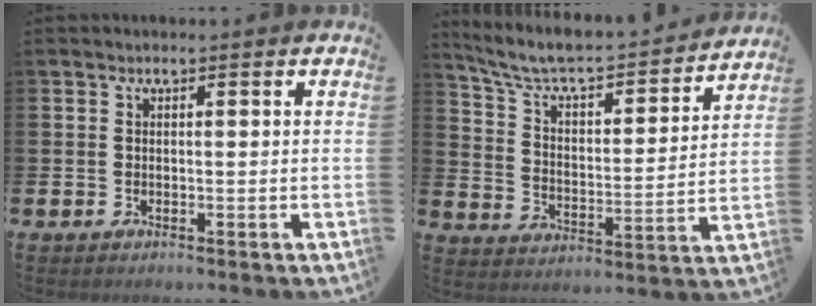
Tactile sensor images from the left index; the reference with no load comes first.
{"total": 7.3, "force": [6.6, 1.4, 2.7], "torque": [-0.089, -0.051, 0.107]}